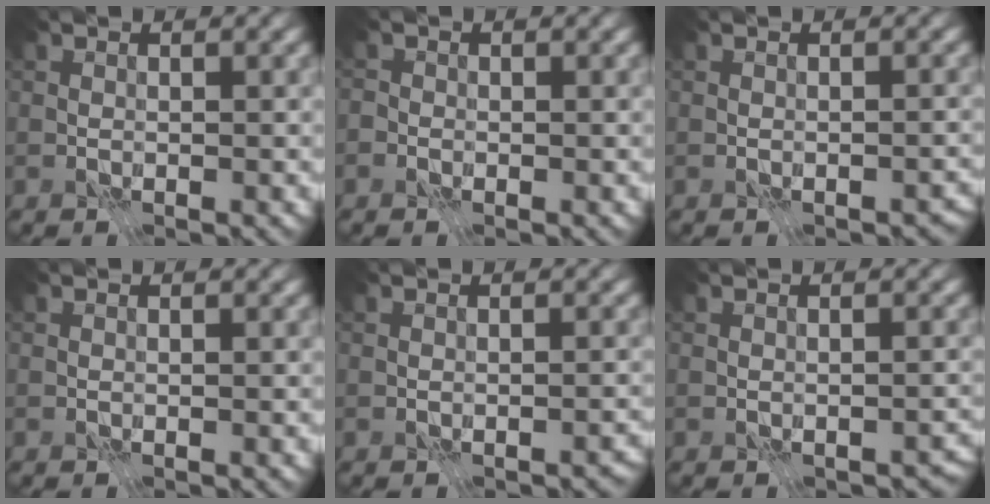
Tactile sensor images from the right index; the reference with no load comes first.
{"total": 1.2, "force": [-0.6, 1.0, 0.1], "torque": [0.003, 0.000, -0.015]}
{"total": 1.0, "force": [-0.6, 0.6, 0.5], "torque": [-0.002, -0.007, -0.003]}
{"total": 0.0}
{"total": 0.8, "force": [-0.6, 0.5, 0.3], "torque": [-0.001, -0.006, -0.004]}
{"total": 1.6, "force": [-0.8, 1.0, 1.0], "torque": [-0.008, -0.009, -0.007]}